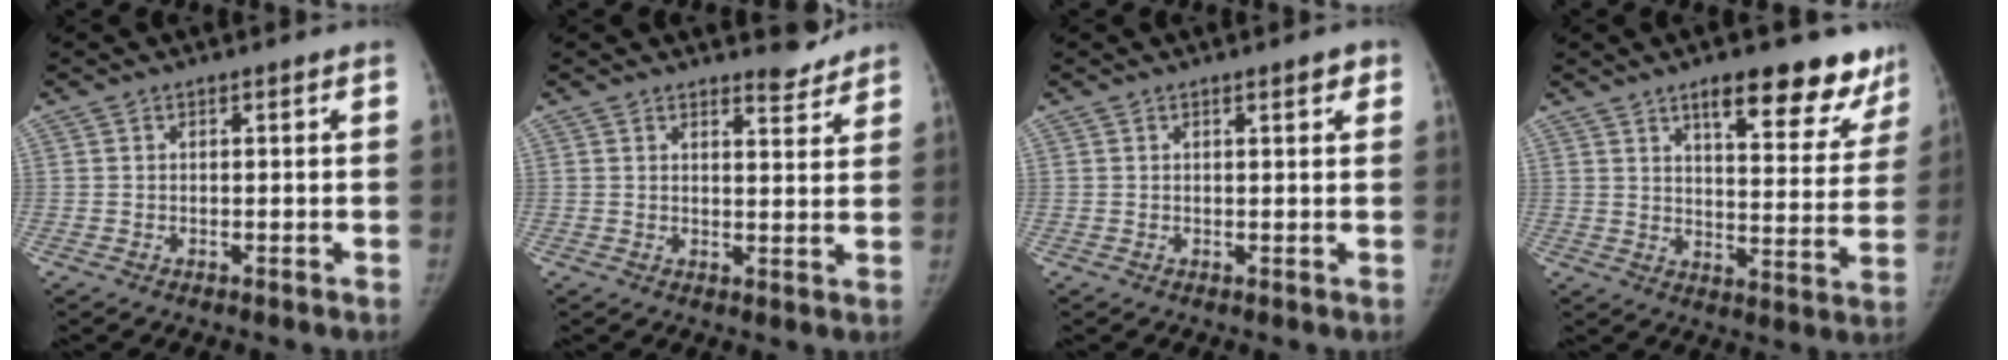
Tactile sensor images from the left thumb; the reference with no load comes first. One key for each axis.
{"total": 3.7, "fx": 3.6, "fy": 0.8, "fz": 0.4, "tx": 0.008, "ty": -0.038, "tz": 0.047}
{"total": 2.0, "fx": 1.2, "fy": 0.6, "fz": 1.6, "tx": -0.013, "ty": -0.002, "tz": 0.013}
{"total": 17.2, "fx": 11.8, "fy": 6.1, "fz": 10.9, "tx": -0.081, "ty": -0.059, "tz": 0.156}